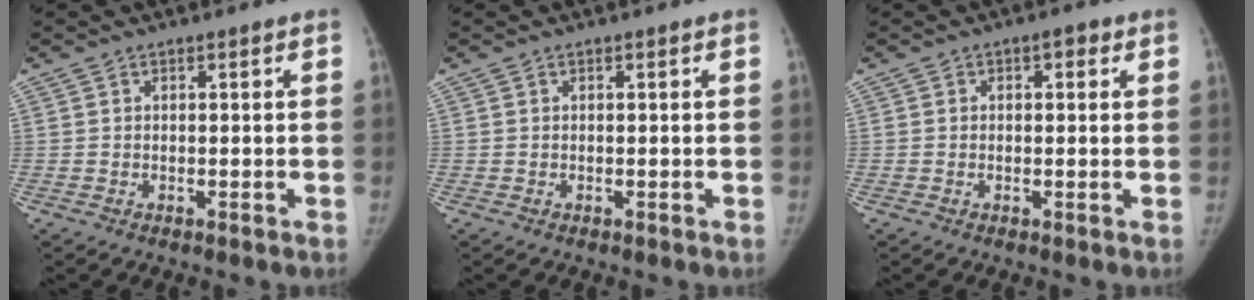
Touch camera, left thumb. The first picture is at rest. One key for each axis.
{"total": 0.0}
{"total": 2.2, "fx": 0.7, "fy": 1.3, "fz": 1.7, "tx": -0.009, "ty": 0.003, "tz": 0.003}